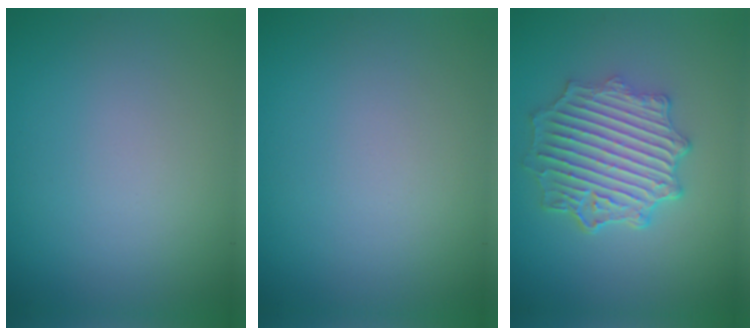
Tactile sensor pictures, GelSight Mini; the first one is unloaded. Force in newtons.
{"total": 0.0}
{"total": 6.1, "press": 5.1, "slide": 3.3}